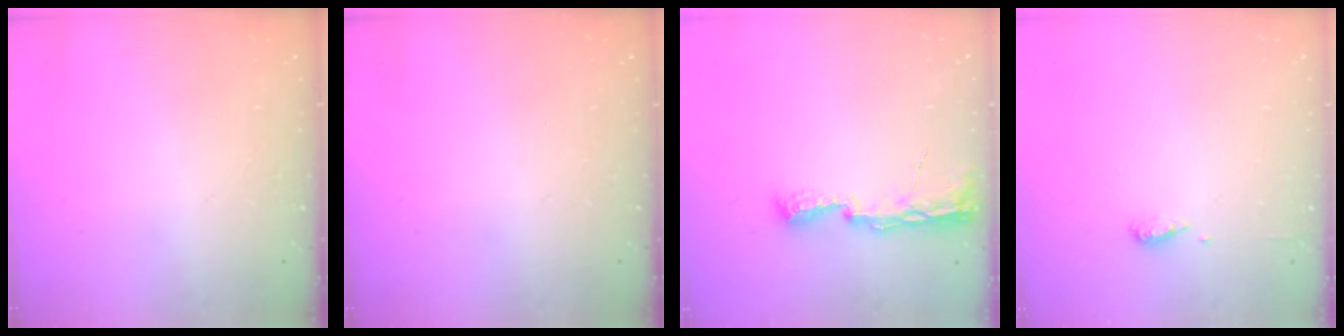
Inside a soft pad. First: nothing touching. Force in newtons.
{"total": 0.0}
{"total": 8.5, "press": 8.5, "slide": 1.2}
{"total": 6.1, "press": 6.0, "slide": 1.3}